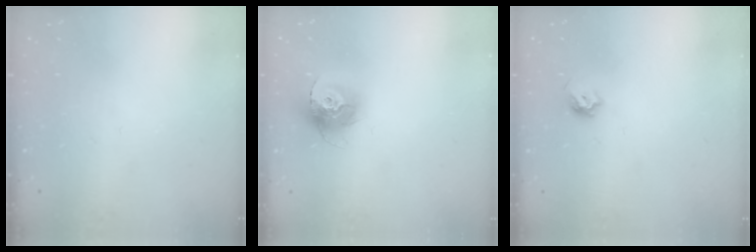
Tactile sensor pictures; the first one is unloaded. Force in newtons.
{"total": 13.4, "press": 13.3, "slide": 1.2}
{"total": 5.2, "press": 5.1, "slide": 1.0}